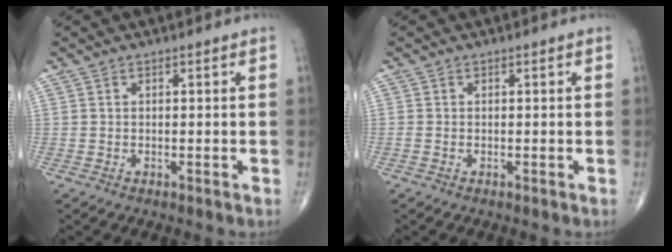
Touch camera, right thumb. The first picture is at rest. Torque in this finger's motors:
{"motor_torque": [0.04, -0.67, 0.10, 0.11, -0.02]}